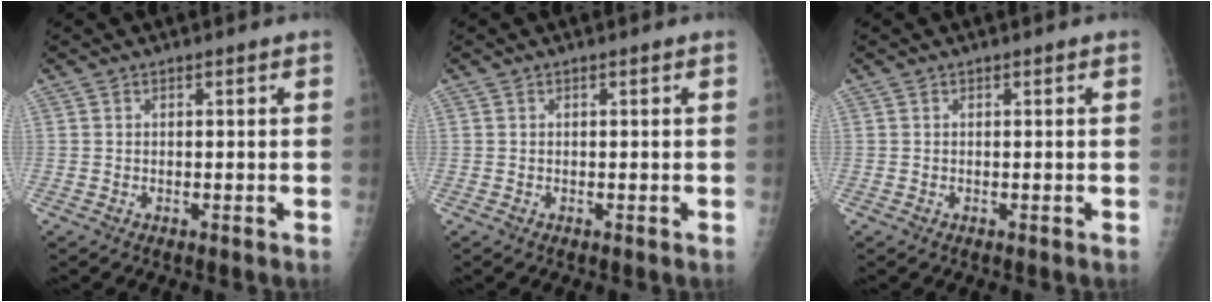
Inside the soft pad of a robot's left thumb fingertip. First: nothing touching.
{"total": 0.0}
{"total": 0.0}